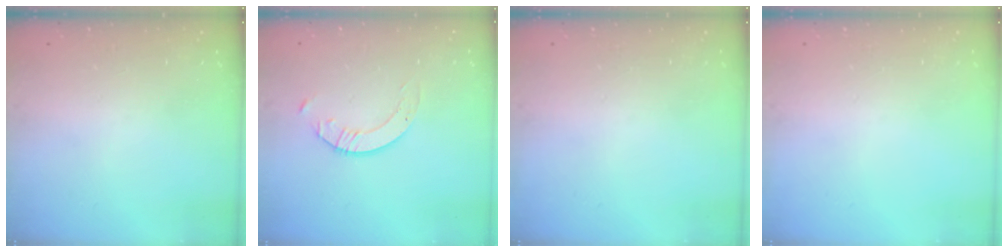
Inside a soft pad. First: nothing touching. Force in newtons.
{"total": 2.3, "press": 2.3, "slide": 0.2}
{"total": 0.0}
{"total": 0.0}